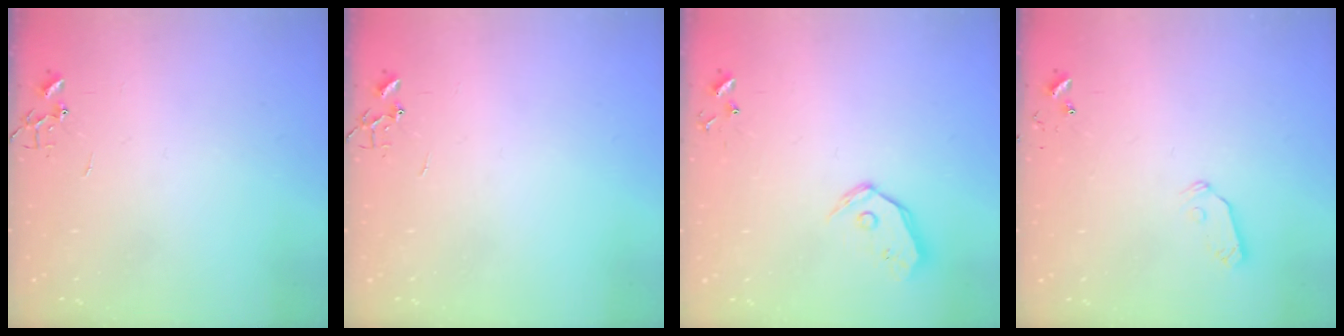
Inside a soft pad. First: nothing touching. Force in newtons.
{"total": 0.0}
{"total": 8.7, "press": 8.6, "slide": 1.3}
{"total": 5.6, "press": 5.6, "slide": 0.3}